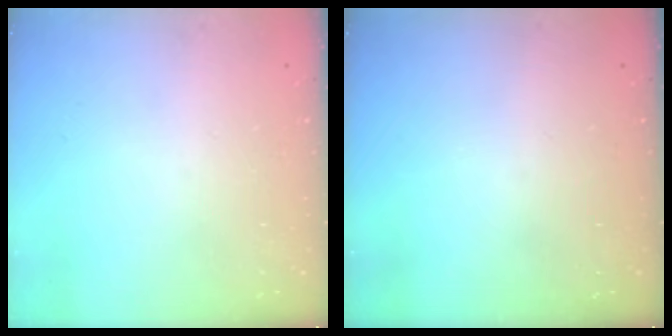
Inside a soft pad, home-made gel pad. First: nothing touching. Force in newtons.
{"total": 0.0}